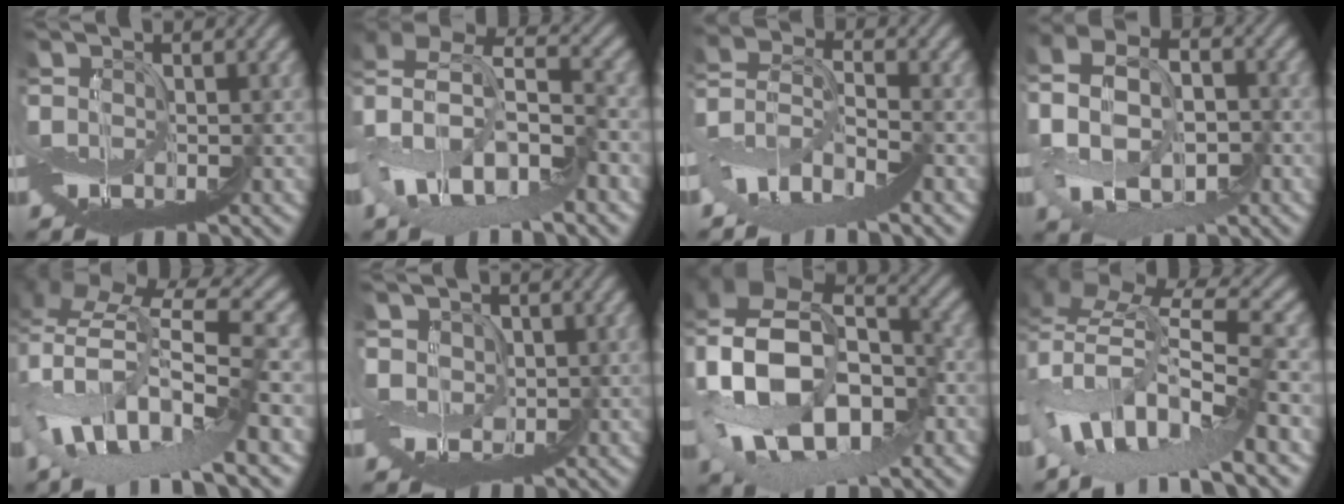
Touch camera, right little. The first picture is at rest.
{"total": 5.2, "force": [-2.1, 2.4, 4.1], "torque": [-0.139, 0.012, -0.029]}
{"total": 3.5, "force": [-3.2, -0.4, 1.4], "torque": [-0.058, 0.019, -0.079]}
{"total": 5.2, "force": [-1.6, 3.8, 3.2], "torque": [-0.131, 0.020, -0.028]}
{"total": 5.2, "force": [-1.8, 0.5, 4.9], "torque": [-0.148, 0.026, -0.026]}
{"total": 2.7, "force": [2.3, 1.1, -0.9], "torque": [0.005, 0.027, 0.004]}
{"total": 7.4, "force": [-0.5, 4.8, 5.6], "torque": [-0.152, 0.022, -0.001]}
{"total": 6.1, "force": [-3.8, 0.4, 4.8], "torque": [-0.135, 0.018, -0.060]}